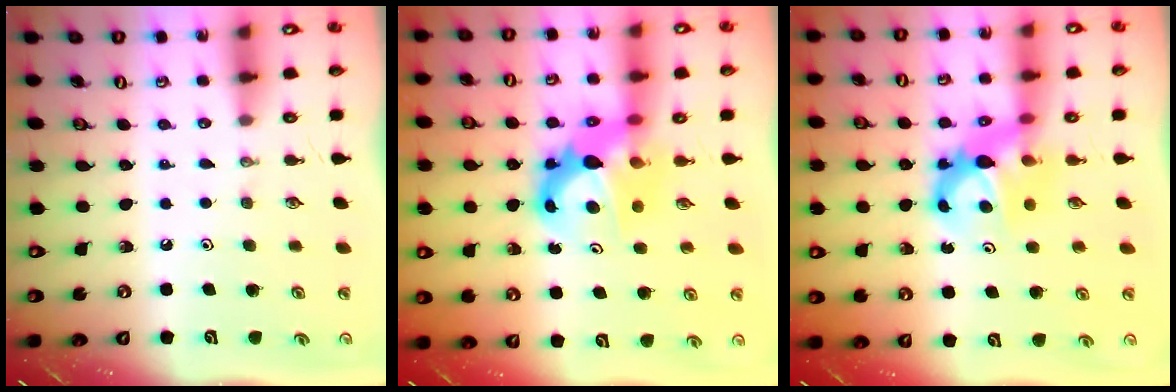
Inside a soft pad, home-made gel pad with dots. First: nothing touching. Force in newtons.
{"total": 9.6, "press": 9.5, "slide": 0.5}
{"total": 7.3, "press": 7.3, "slide": 0.5}